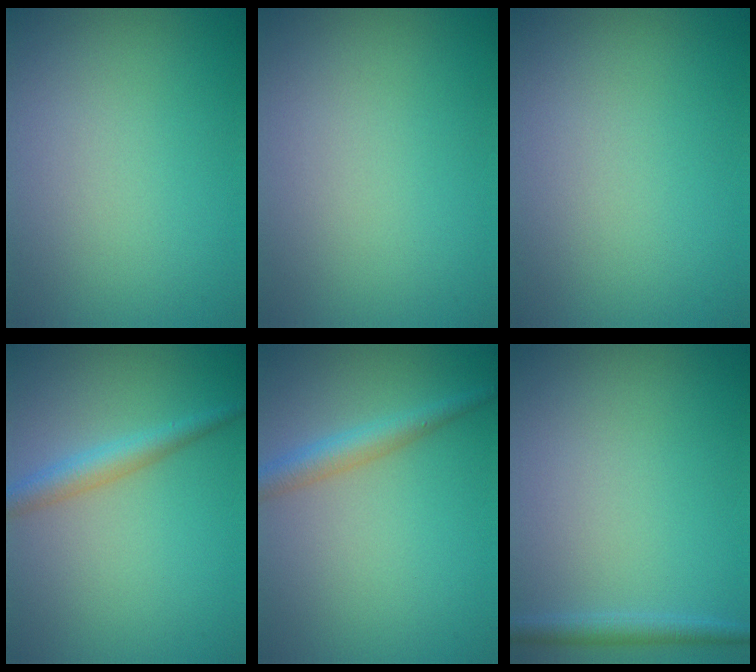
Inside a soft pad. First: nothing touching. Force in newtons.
{"total": 0.0}
{"total": 0.0}
{"total": 2.5, "press": 2.5, "slide": 0.0}
{"total": 2.5, "press": 2.5, "slide": 0.0}
{"total": 1.7, "press": 1.7, "slide": 0.1}